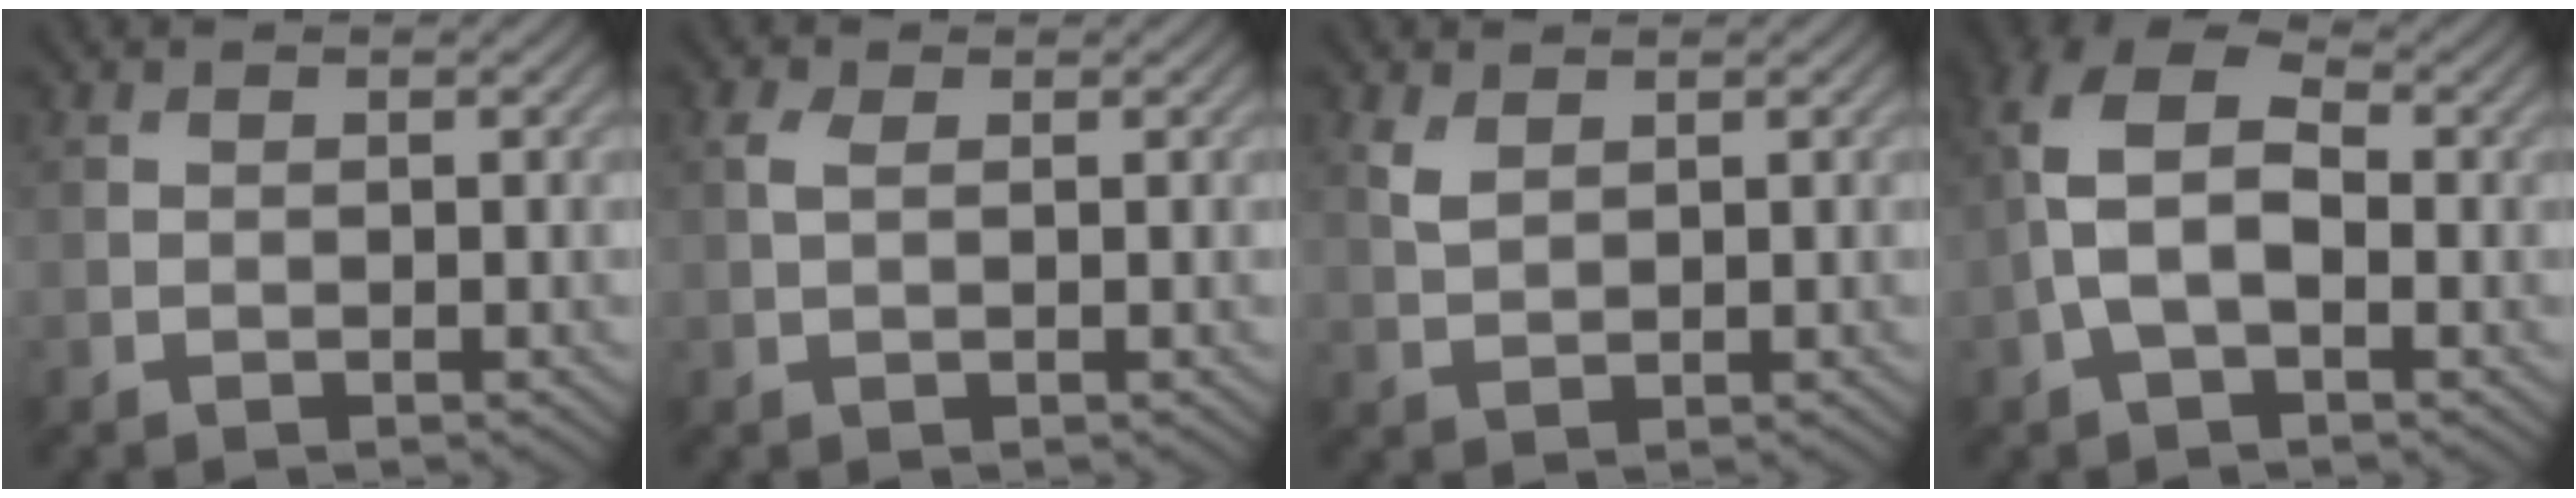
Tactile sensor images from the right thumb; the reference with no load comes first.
{"total": 1.5, "force": [0.5, 0.8, 1.2], "torque": [-0.032, 0.002, 0.006]}
{"total": 2.1, "force": [1.2, 1.0, 1.3], "torque": [-0.039, -0.001, 0.029]}
{"total": 8.3, "force": [-0.8, 4.8, 6.7], "torque": [-0.155, 0.015, -0.029]}